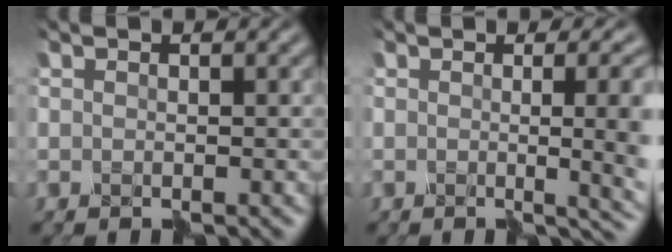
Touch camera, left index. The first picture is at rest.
{"total": 7.8, "force": [-0.5, 3.4, 7.0], "torque": [-0.044, -0.005, 0.009]}